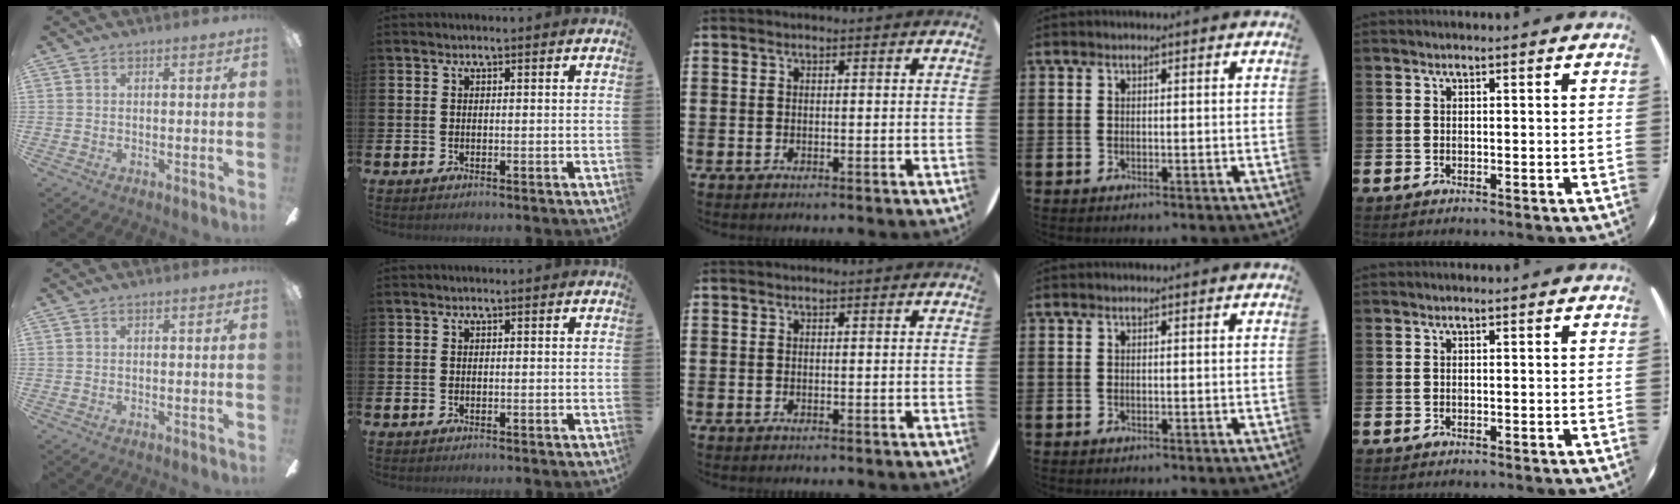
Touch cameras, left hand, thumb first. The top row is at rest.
{}